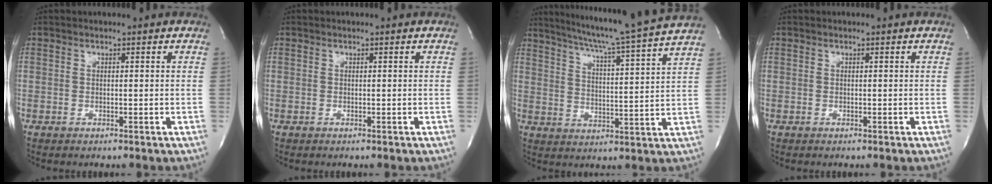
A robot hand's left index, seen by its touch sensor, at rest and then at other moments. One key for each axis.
{"total": 0.0}
{"total": 18.4, "fx": 16.2, "fy": -2.4, "fz": 8.3, "tx": -0.143, "ty": -0.038, "tz": 0.220}
{"total": 0.0}